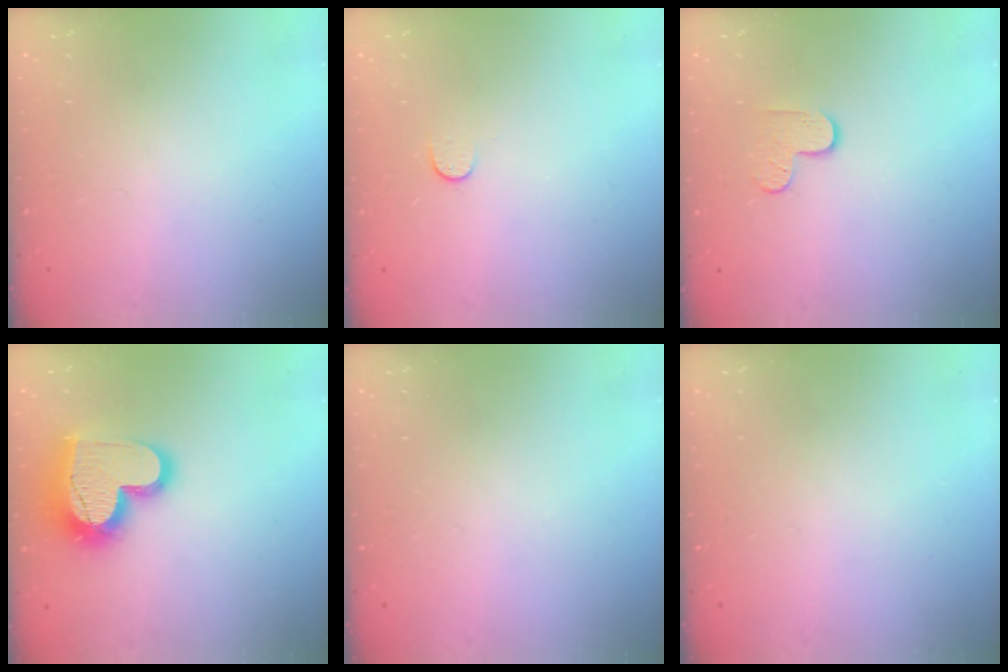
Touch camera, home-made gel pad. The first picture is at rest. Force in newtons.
{"total": 3.9, "press": 3.9, "slide": 0.5}
{"total": 4.8, "press": 4.7, "slide": 0.5}
{"total": 18.5, "press": 18.4, "slide": 1.6}
{"total": 0.0}
{"total": 0.0}